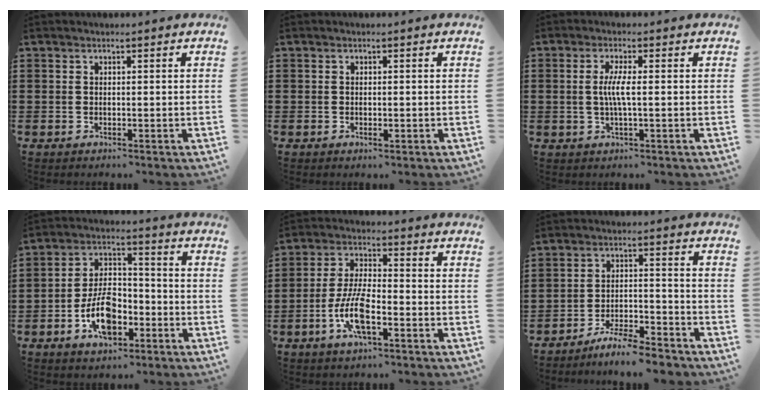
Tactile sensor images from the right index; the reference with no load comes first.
{"total": 0.6, "force": [-0.2, 0.1, 0.5], "torque": [-0.011, -0.005, -0.002]}
{"total": 3.7, "force": [-0.2, 0.3, 3.7], "torque": [-0.076, -0.007, -0.008]}
{"total": 9.2, "force": [-3.7, 4.9, 6.7], "torque": [-0.135, 0.004, -0.072]}
{"total": 8.5, "force": [-3.3, 2.7, 7.4], "torque": [-0.167, -0.009, -0.066]}
{"total": 6.3, "force": [-5.9, 0.1, 2.2], "torque": [-0.049, -0.003, -0.114]}